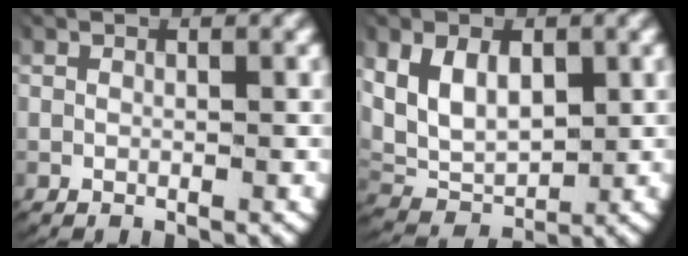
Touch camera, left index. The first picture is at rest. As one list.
[{"total": 8.6, "force": [0.4, 7.0, 5.1], "torque": [-0.119, -0.022, 0.014]}]